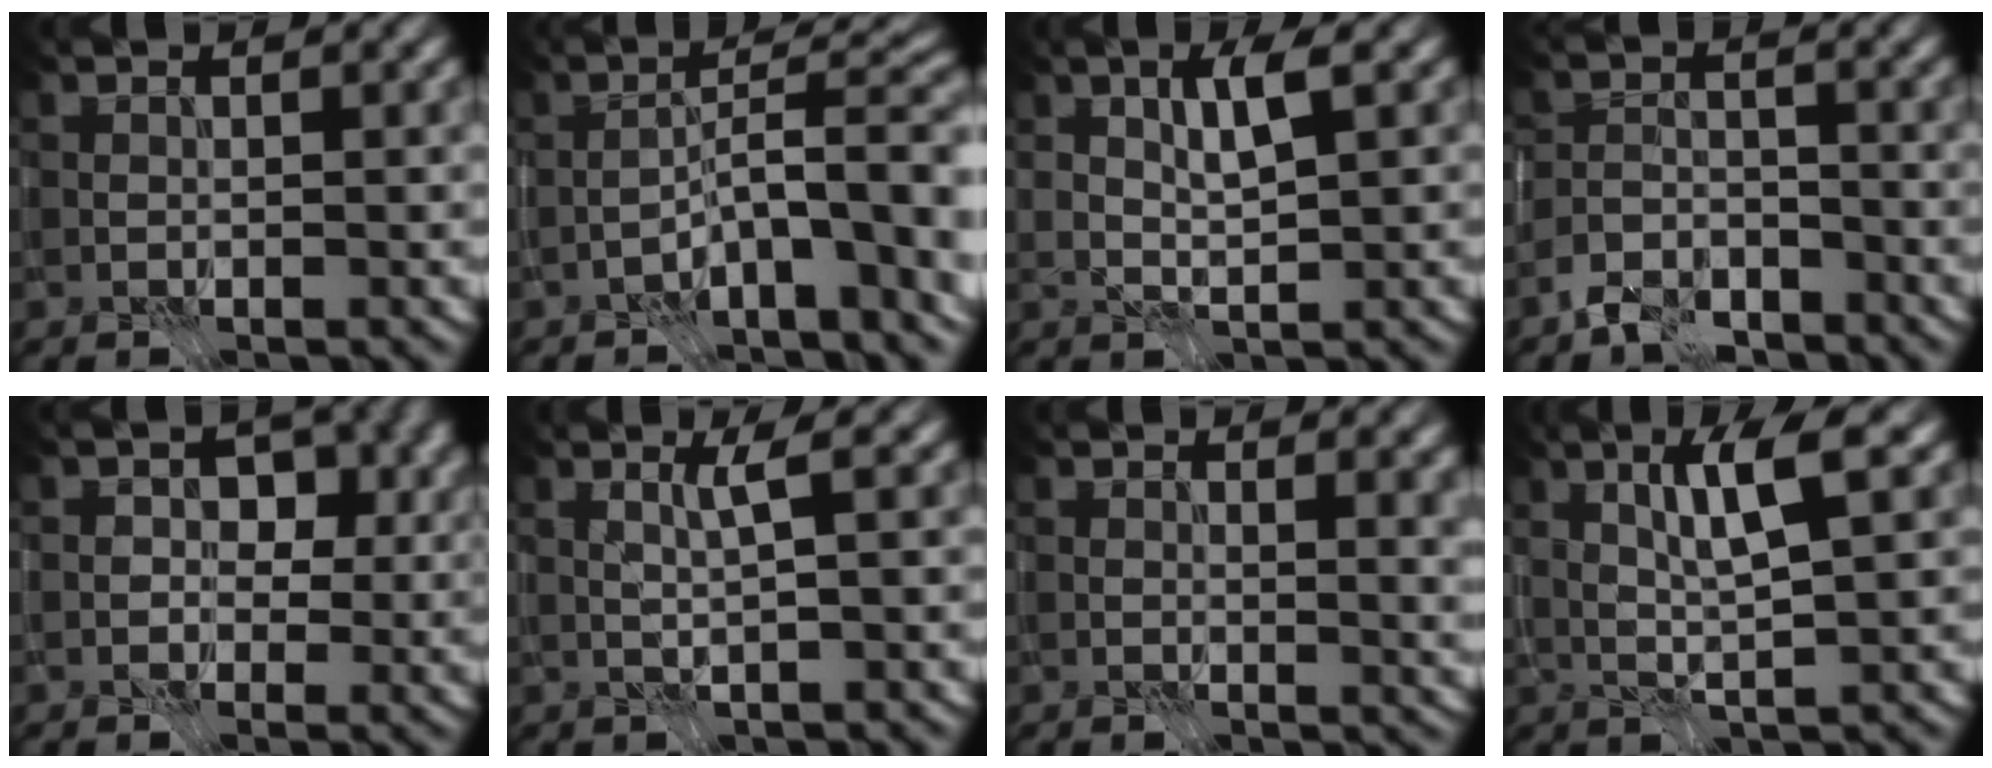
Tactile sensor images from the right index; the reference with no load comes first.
{"total": 7.3, "force": [-2.9, 1.9, 6.4], "torque": [-0.091, 0.028, -0.054]}
{"total": 2.6, "force": [1.0, 0.6, 2.3], "torque": [-0.046, 0.004, 0.018]}
{"total": 3.6, "force": [-3.0, 1.6, 1.2], "torque": [-0.023, 0.002, -0.068]}
{"total": 4.4, "force": [0.6, 3.3, 2.8], "torque": [-0.008, 0.005, -0.001]}
{"total": 1.6, "force": [0.5, 0.0, 1.6], "torque": [-0.034, 0.004, 0.007]}
{"total": 3.0, "force": [1.2, 1.0, 2.5], "torque": [-0.029, -0.001, 0.017]}
{"total": 4.5, "force": [1.5, 0.5, 4.2], "torque": [-0.084, 0.005, 0.030]}